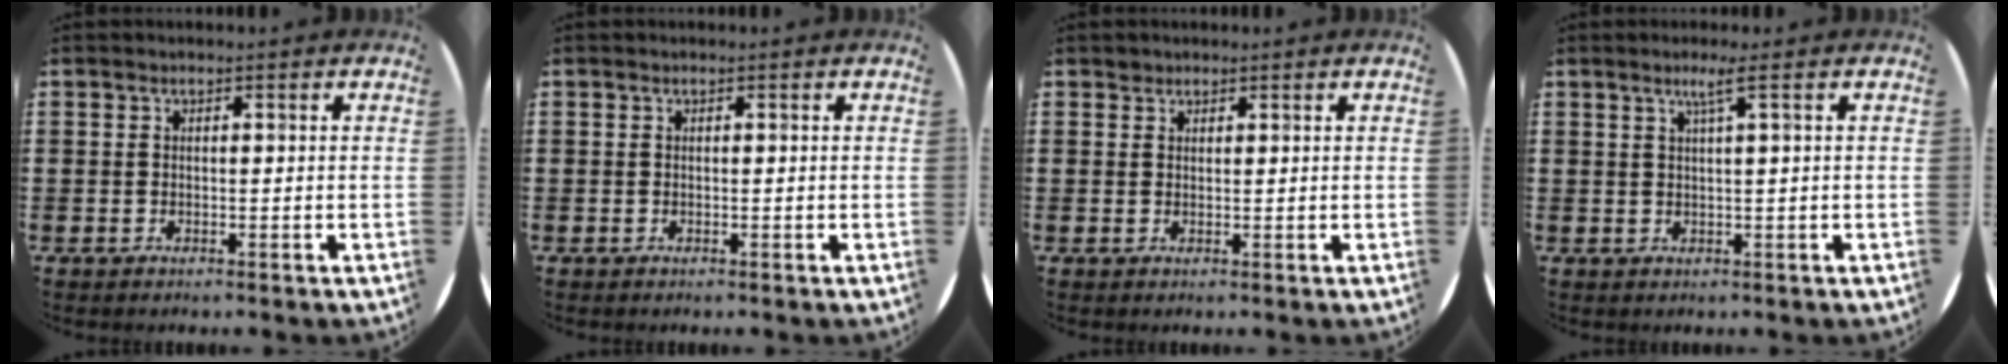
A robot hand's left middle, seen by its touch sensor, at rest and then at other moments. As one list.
[{"total": 0.0}, {"total": 0.9, "force": [0.8, 0.4, -0.1], "torque": [0.008, -0.002, 0.013]}, {"total": 2.3, "force": [1.2, -0.2, 2.0], "torque": [-0.039, 0.000, 0.018]}]